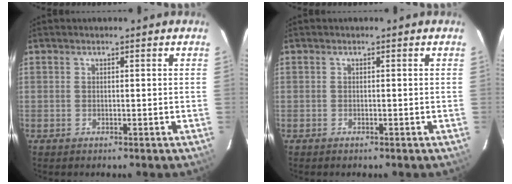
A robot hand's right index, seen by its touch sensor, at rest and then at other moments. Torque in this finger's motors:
{"motor_torque": [0.04, -0.09, -0.03, 0.00]}